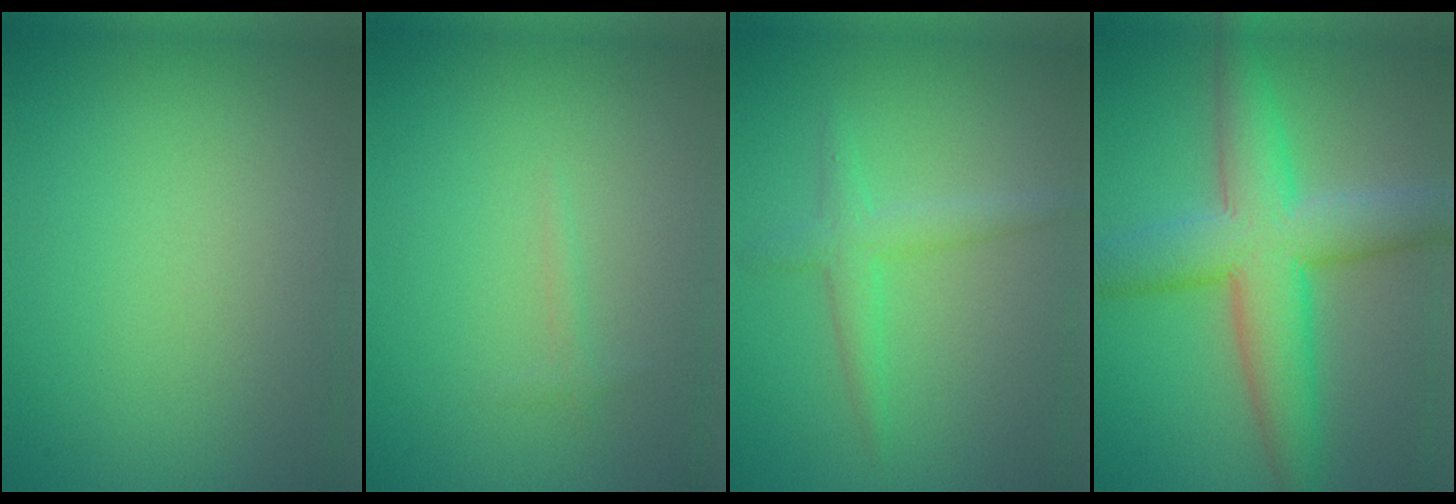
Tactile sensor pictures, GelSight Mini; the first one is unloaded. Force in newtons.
{"total": 0.6, "press": 0.6, "slide": 0.1}
{"total": 2.4, "press": 2.4, "slide": 0.2}
{"total": 8.6, "press": 8.5, "slide": 0.2}